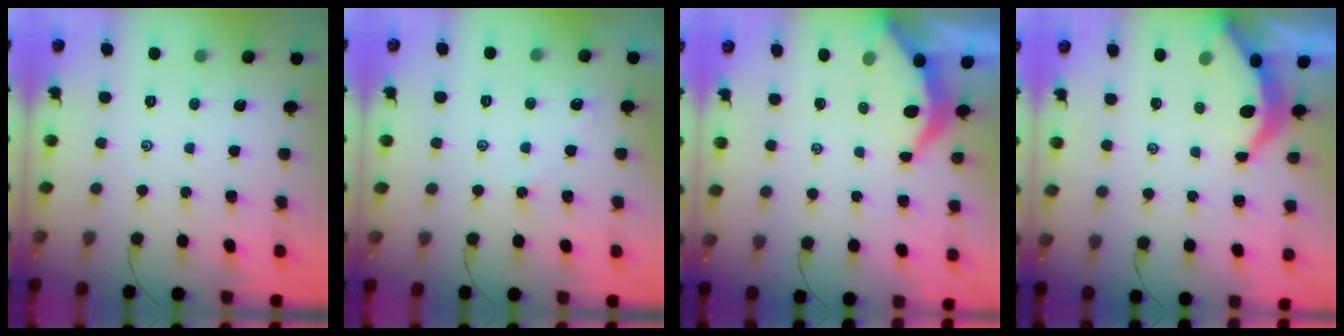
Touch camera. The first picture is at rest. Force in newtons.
{"total": 3.0, "press": 2.9, "slide": 0.4}
{"total": 3.6, "press": 3.6, "slide": 0.4}
{"total": 3.6, "press": 3.6, "slide": 0.4}